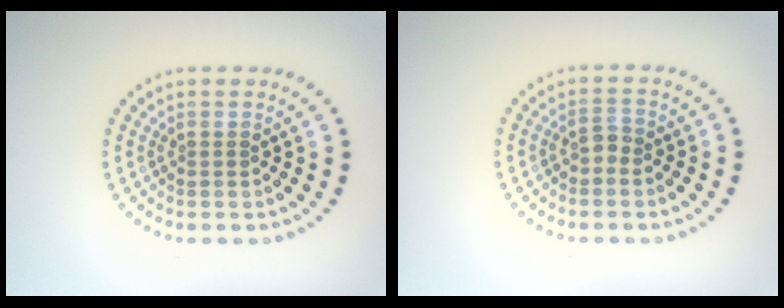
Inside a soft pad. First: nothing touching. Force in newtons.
{"total": 1.0, "press": 0.9, "slide": 0.5}